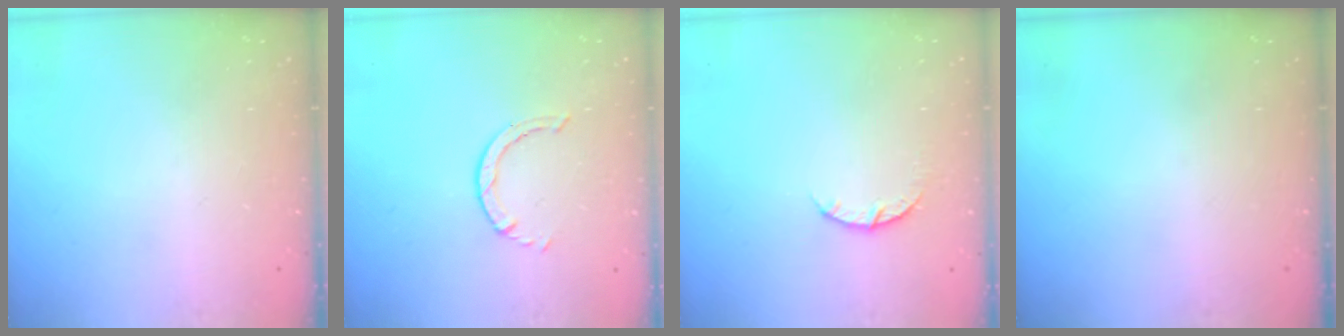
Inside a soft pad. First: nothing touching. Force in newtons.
{"total": 0.8, "press": 0.7, "slide": 0.1}
{"total": 4.3, "press": 4.2, "slide": 0.6}
{"total": 0.0}